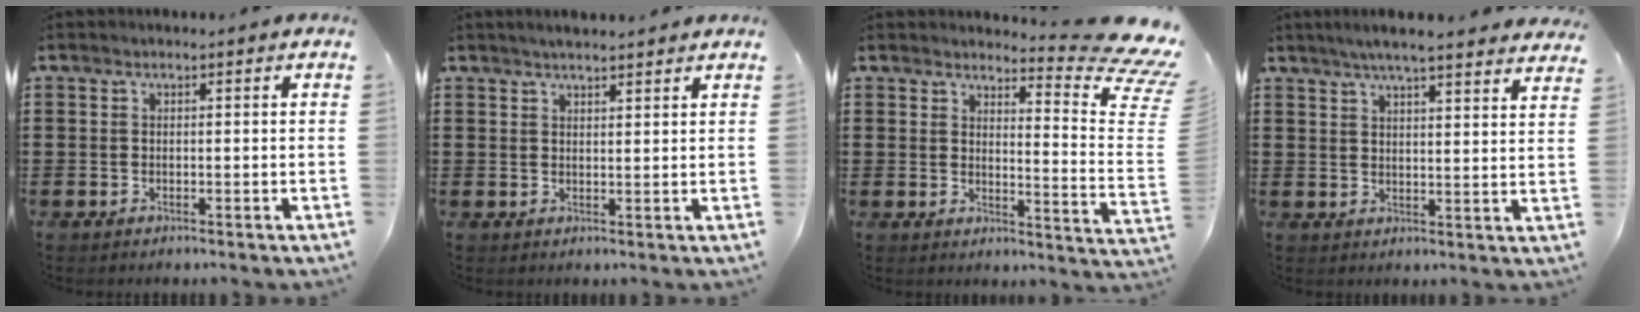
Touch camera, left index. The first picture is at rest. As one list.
[{"total": 2.0, "force": [1.9, 0.1, 0.5], "torque": [-0.013, 0.004, 0.036]}, {"total": 7.6, "force": [6.1, 0.9, 4.5], "torque": [-0.068, -0.058, 0.100]}, {"total": 5.1, "force": [4.6, -0.3, 2.1], "torque": [-0.053, -0.016, 0.081]}]